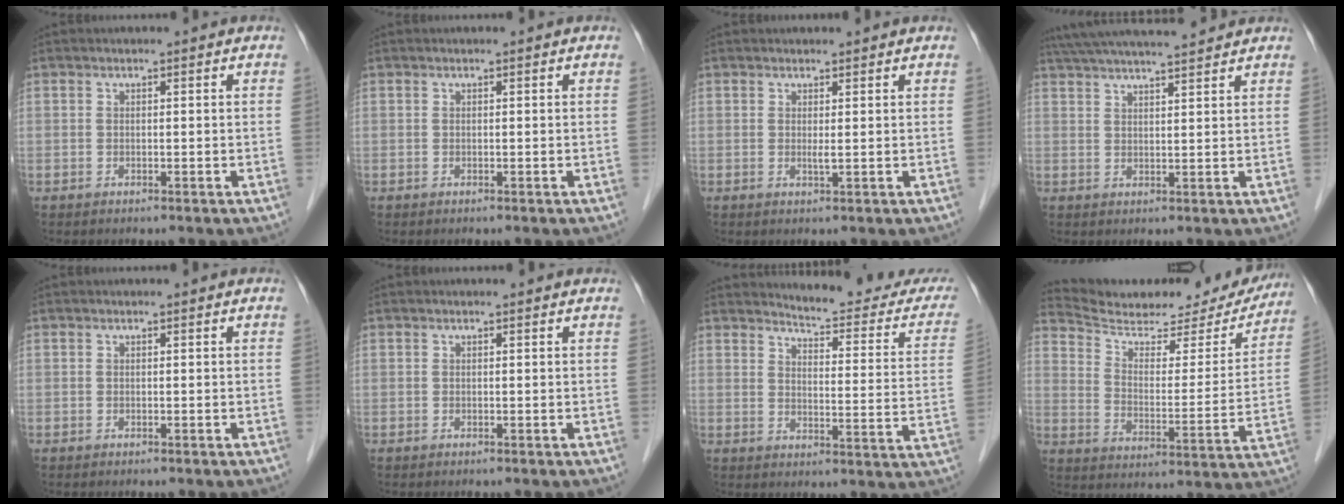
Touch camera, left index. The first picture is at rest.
{"total": 0.0}
{"total": 1.5, "force": [0.9, 0.5, 1.2], "torque": [-0.024, -0.002, 0.017]}
{"total": 13.7, "force": [12.4, 1.4, 5.8], "torque": [-0.101, 0.037, 0.195]}
{"total": 0.0}
{"total": 0.6, "force": [0.5, 0.4, 0.1], "torque": [0.003, 0.007, 0.007]}
{"total": 17.0, "force": [16.3, 2.7, 4.0], "torque": [-0.027, -0.080, 0.173]}
{"total": 23.2, "force": [21.4, 4.9, 7.5], "torque": [-0.105, -0.027, 0.294]}